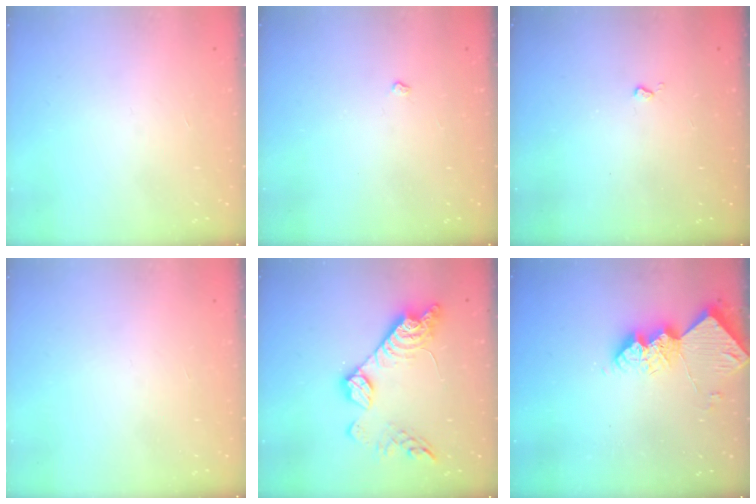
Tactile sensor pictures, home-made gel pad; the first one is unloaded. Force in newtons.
{"total": 3.2, "press": 3.2, "slide": 0.5}
{"total": 2.5, "press": 2.4, "slide": 0.5}
{"total": 0.0}
{"total": 16.0, "press": 15.9, "slide": 1.1}
{"total": 11.2, "press": 11.1, "slide": 1.0}